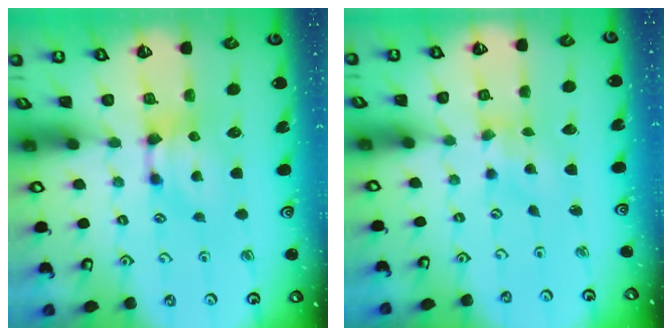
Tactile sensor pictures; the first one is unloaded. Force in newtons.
{"total": 2.9, "press": 2.7, "slide": 0.9}